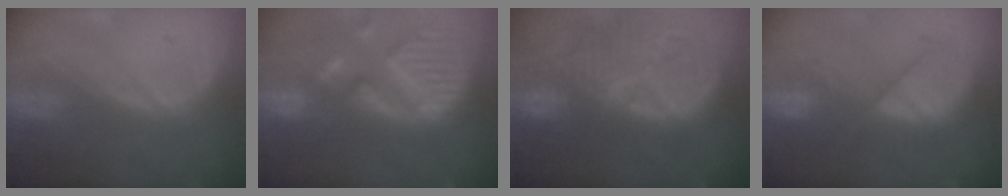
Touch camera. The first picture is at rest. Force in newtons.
{"total": 13.9, "press": 11.5, "slide": 7.7}
{"total": 14.8, "press": 13.2, "slide": 6.8}
{"total": 8.4, "press": 8.4, "slide": 0.6}